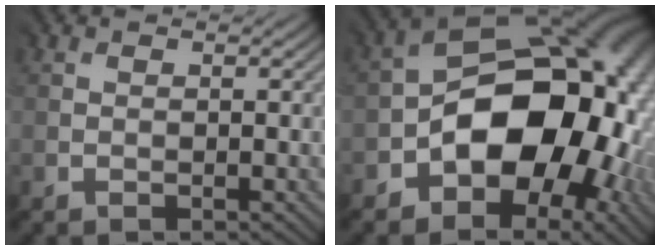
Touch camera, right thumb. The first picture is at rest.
{"total": 18.1, "force": [-3.9, 12.1, 12.9], "torque": [-0.148, -0.014, -0.057]}